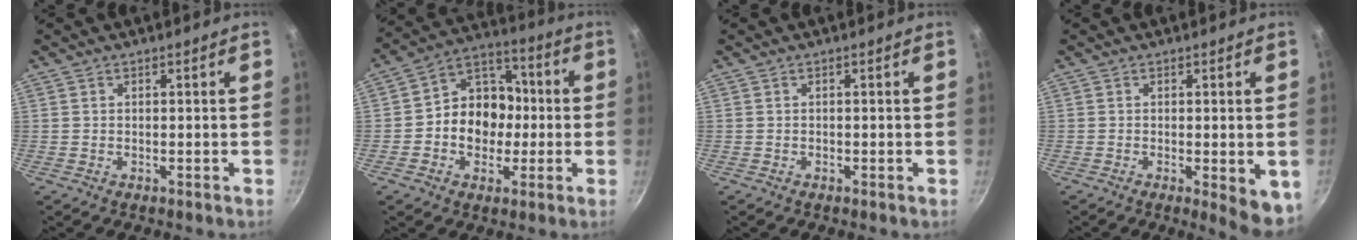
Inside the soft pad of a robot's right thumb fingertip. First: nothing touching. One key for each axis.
{"total": 13.2, "fx": -1.2, "fy": 11.0, "fz": 7.3, "tx": -0.067, "ty": 0.033, "tz": -0.037}
{"total": 0.0}
{"total": 6.3, "fx": -1.4, "fy": 1.8, "fz": 5.8, "tx": -0.059, "ty": -0.008, "tz": -0.014}